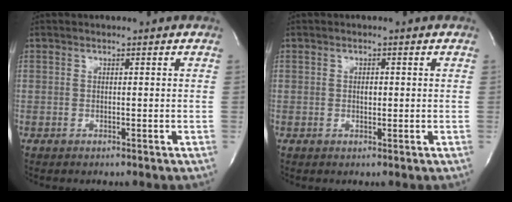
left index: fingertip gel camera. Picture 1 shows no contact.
{"total": 1.2, "force": [-0.1, 0.7, 1.0], "torque": [-0.016, -0.001, -0.001]}